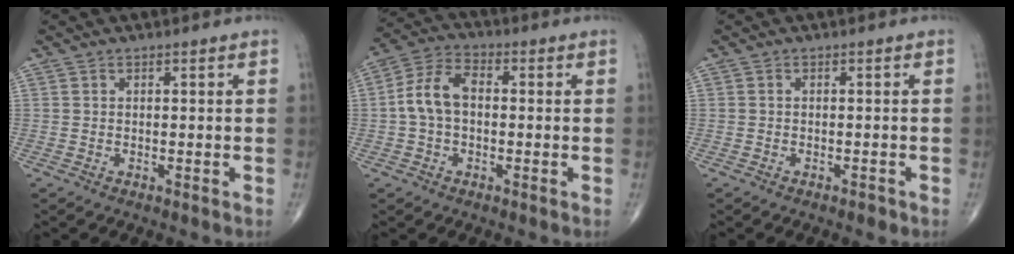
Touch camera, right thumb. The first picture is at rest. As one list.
[{"total": 8.1, "force": [-0.2, 5.2, 6.2], "torque": [-0.120, 0.028, -0.014]}, {"total": 1.0, "force": [-0.7, 0.5, 0.6], "torque": [-0.006, 0.001, -0.011]}]